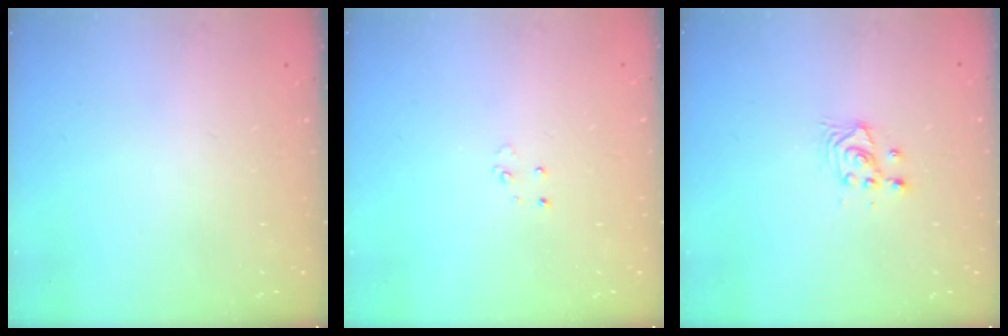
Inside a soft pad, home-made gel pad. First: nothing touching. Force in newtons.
{"total": 3.3, "press": 3.3, "slide": 0.4}
{"total": 4.0, "press": 4.0, "slide": 0.5}